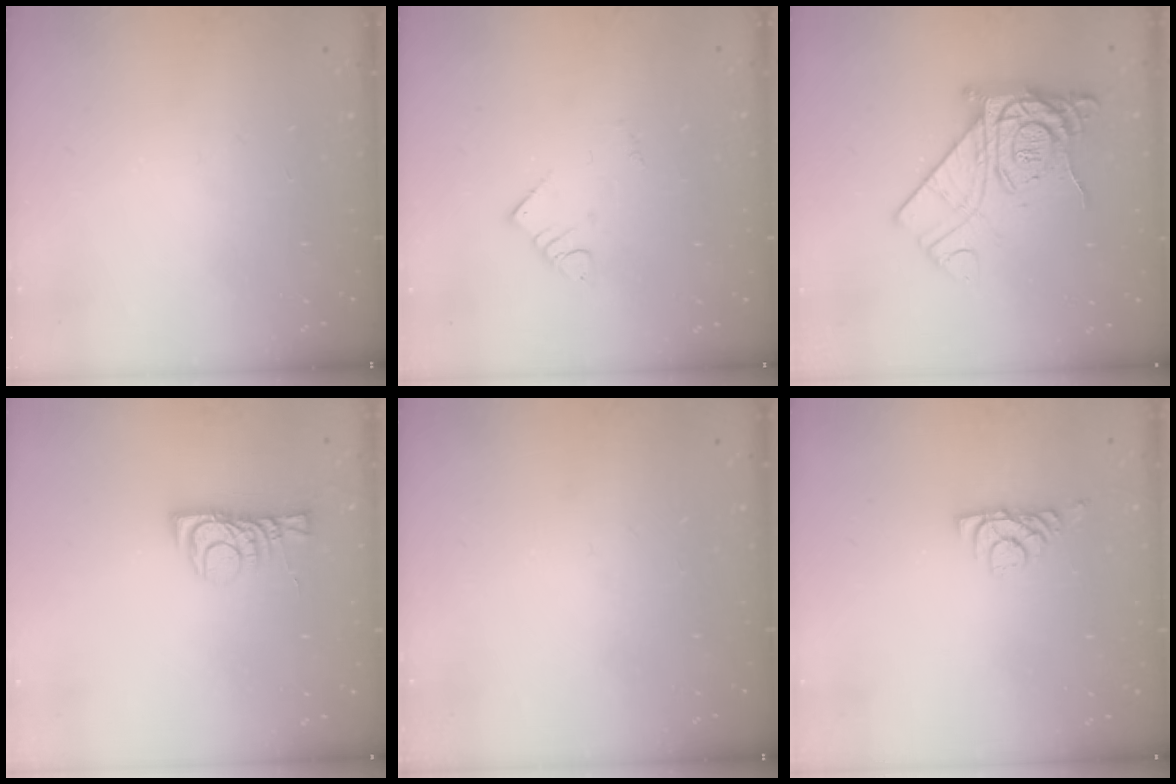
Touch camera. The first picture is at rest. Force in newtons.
{"total": 2.6, "press": 2.6, "slide": 0.1}
{"total": 18.3, "press": 18.2, "slide": 1.7}
{"total": 7.0, "press": 6.9, "slide": 0.5}
{"total": 0.0}
{"total": 6.0, "press": 6.0, "slide": 0.8}